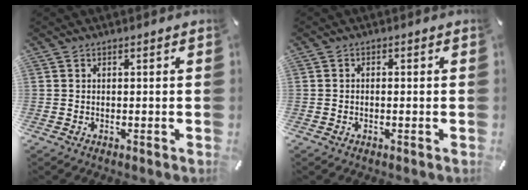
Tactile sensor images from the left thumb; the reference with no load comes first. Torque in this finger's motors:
{"motor_torque": [-0.30, -0.28, -0.15, 0.08, -0.02]}